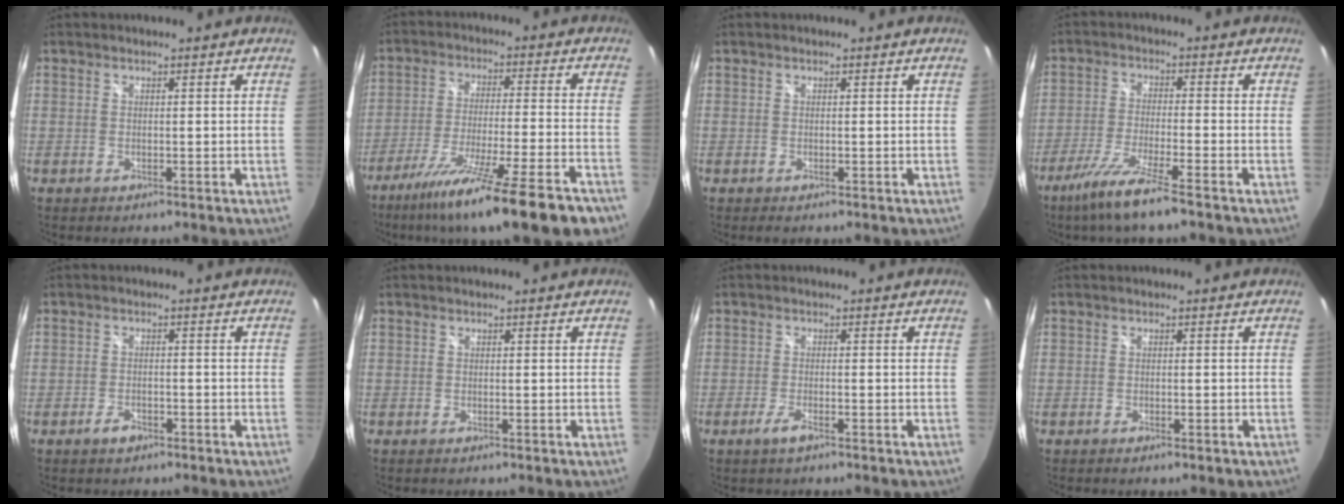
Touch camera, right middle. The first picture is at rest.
{"total": 21.2, "force": [-15.7, 0.9, 14.2], "torque": [-0.246, -0.071, -0.243]}
{"total": 0.0}
{"total": 9.7, "force": [-7.1, -0.2, 6.6], "torque": [-0.146, -0.029, -0.130]}
{"total": 2.5, "force": [-1.8, 1.4, 1.1], "torque": [-0.022, -0.001, -0.030]}
{"total": 0.0}
{"total": 2.5, "force": [-1.7, 0.5, 1.7], "torque": [-0.042, -0.005, -0.035]}
{"total": 1.2, "force": [-0.9, 0.4, 0.6], "torque": [-0.011, -0.004, -0.014]}